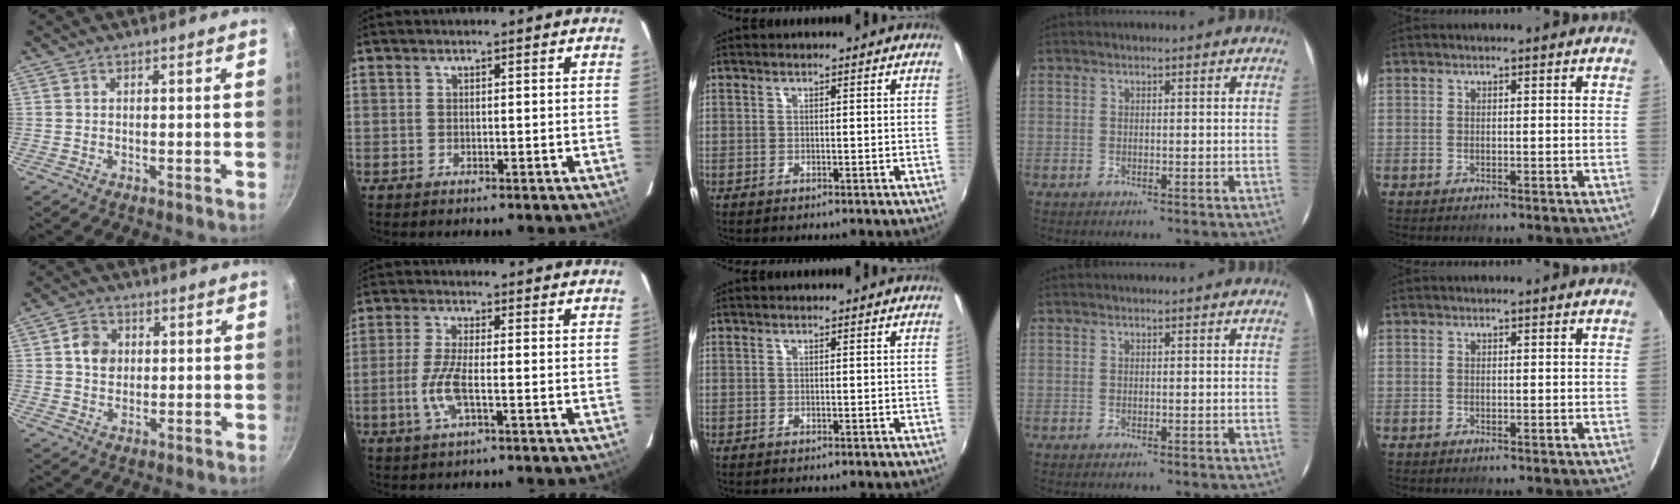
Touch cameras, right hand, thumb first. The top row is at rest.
{"thumb": {"total": 5.1, "force": [0.9, 4.3, 2.6], "torque": [-0.025, 0.007, 0.010]}, "index": {"total": 6.1, "force": [-1.9, 1.0, 5.7], "torque": [-0.124, -0.006, -0.038]}}